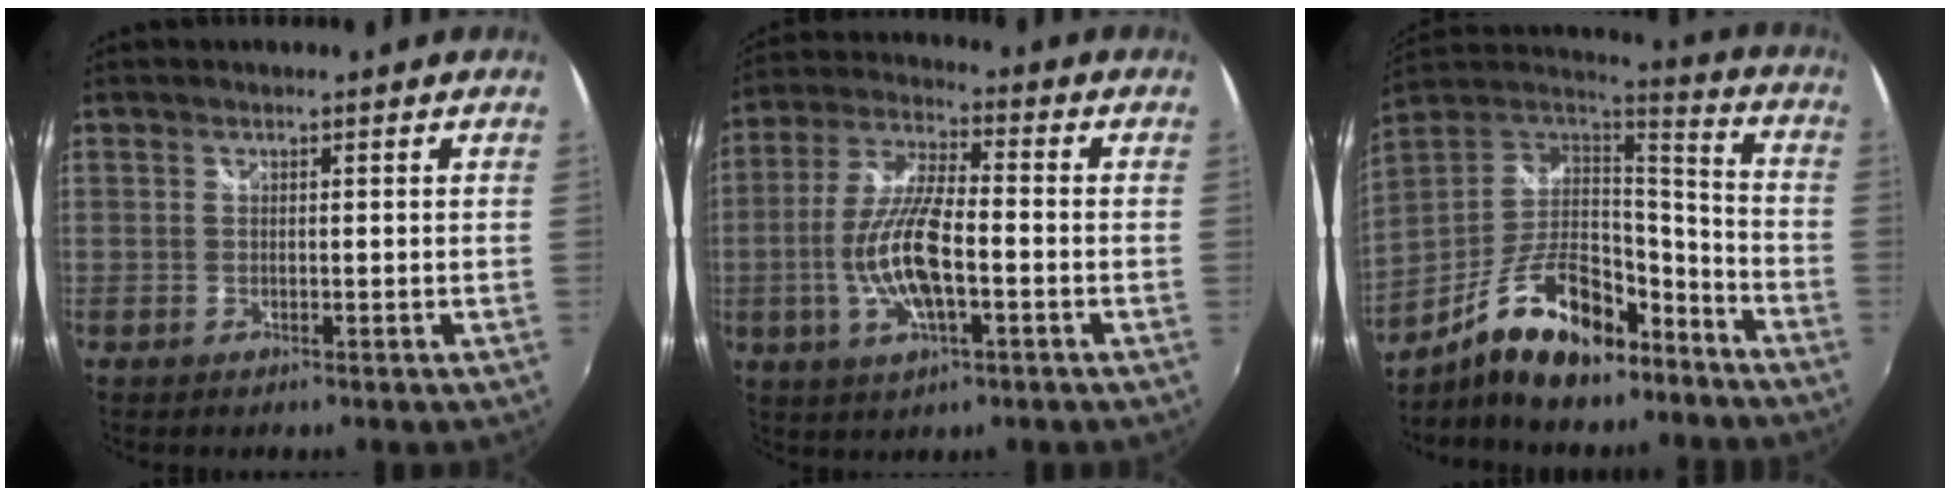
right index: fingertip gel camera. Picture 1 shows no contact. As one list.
[{"total": 12.9, "force": [-3.0, 4.1, 11.9], "torque": [-0.245, -0.003, -0.056]}, {"total": 19.4, "force": [-12.3, 8.8, 12.1], "torque": [-0.225, 0.020, -0.194]}]